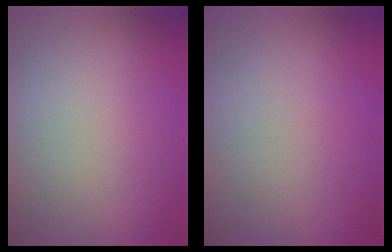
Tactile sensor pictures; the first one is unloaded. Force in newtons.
{"total": 0.0}